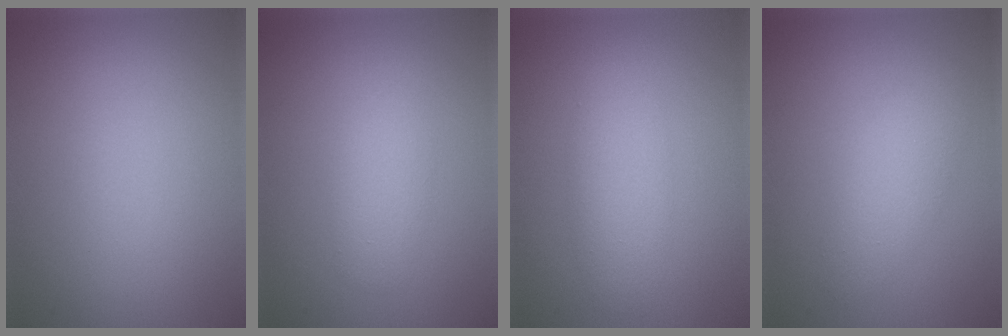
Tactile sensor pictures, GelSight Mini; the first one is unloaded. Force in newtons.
{"total": 2.2, "press": 2.2, "slide": 0.0}
{"total": 2.9, "press": 2.9, "slide": 0.1}
{"total": 2.3, "press": 2.3, "slide": 0.0}